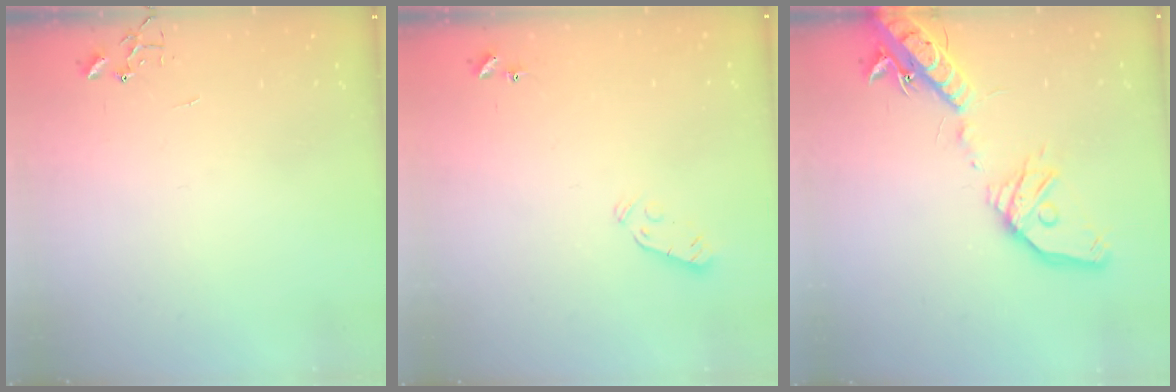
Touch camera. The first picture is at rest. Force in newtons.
{"total": 3.7, "press": 3.6, "slide": 0.6}
{"total": 20.1, "press": 19.7, "slide": 3.9}